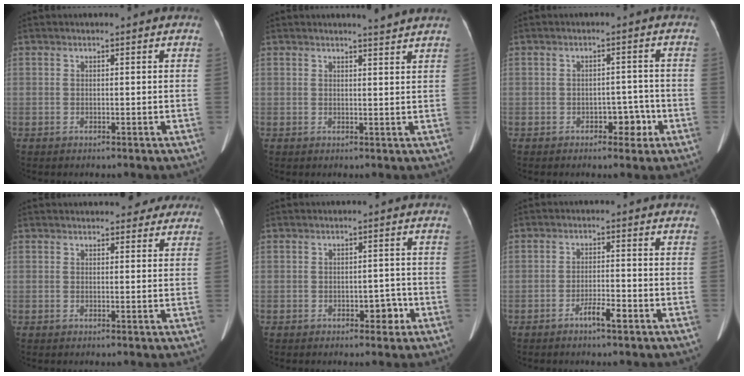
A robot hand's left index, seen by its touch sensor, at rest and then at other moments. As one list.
[{"total": 2.5, "force": [2.4, -0.8, 0.4], "torque": [-0.013, -0.013, 0.027]}, {"total": 3.5, "force": [-1.8, 2.1, 2.2], "torque": [-0.021, 0.012, -0.021]}, {"total": 8.3, "force": [7.3, 2.9, 2.8], "torque": [-0.020, 0.018, 0.083]}, {"total": 2.8, "force": [-1.3, 1.6, 1.9], "torque": [-0.018, 0.007, -0.014]}, {"total": 3.1, "force": [-1.9, 0.4, 2.4], "torque": [-0.043, 0.000, -0.034]}]